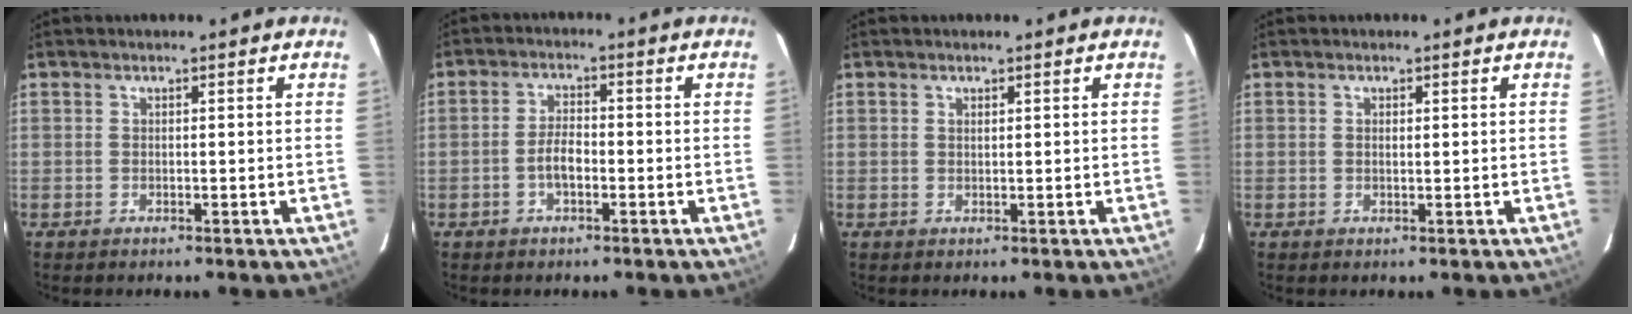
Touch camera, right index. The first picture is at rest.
{"total": 3.7, "force": [-1.4, 1.5, 3.1], "torque": [-0.065, 0.007, -0.026]}
{"total": 0.6, "force": [0.4, 0.3, 0.4], "torque": [-0.006, 0.002, 0.008]}
{"total": 0.8, "force": [0.3, 0.4, 0.7], "torque": [-0.012, 0.002, 0.005]}